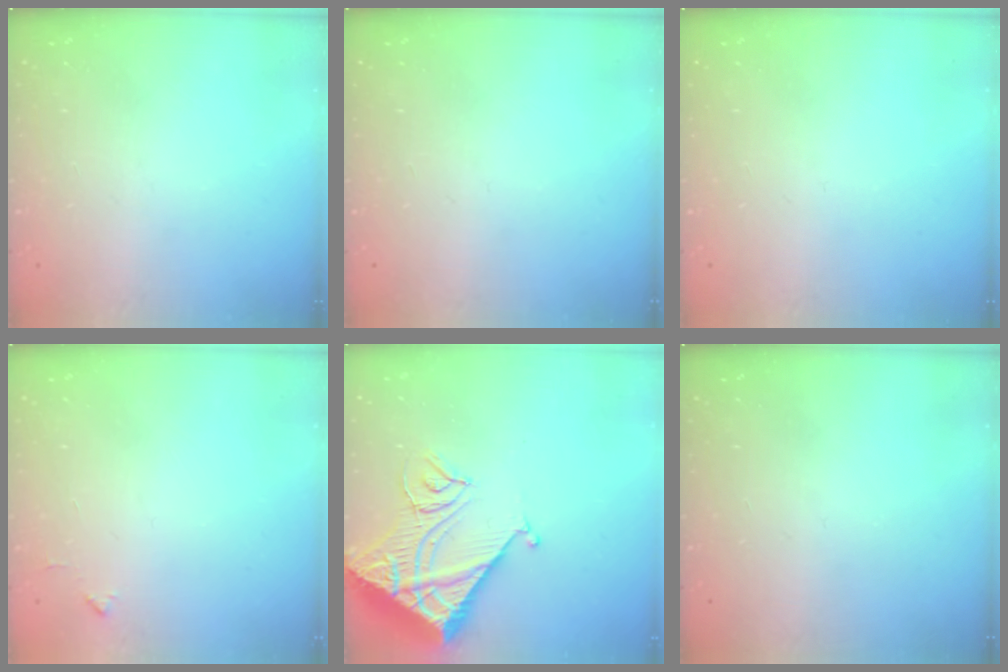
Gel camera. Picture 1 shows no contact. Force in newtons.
{"total": 0.0}
{"total": 0.0}
{"total": 3.7, "press": 3.7, "slide": 0.5}
{"total": 14.7, "press": 14.6, "slide": 1.6}
{"total": 0.0}